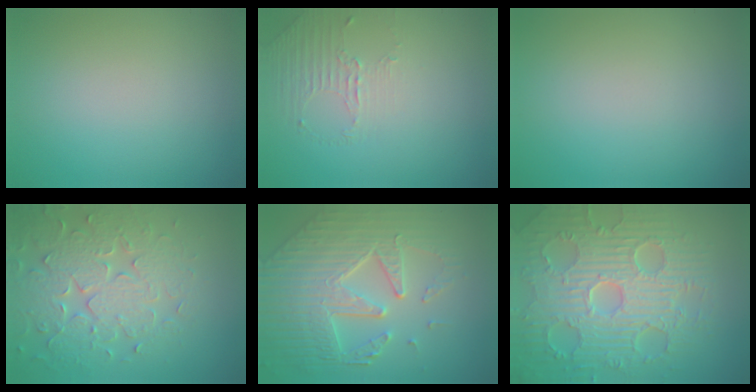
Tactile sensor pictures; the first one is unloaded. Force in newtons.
{"total": 1.4, "press": 0.6, "slide": 1.2}
{"total": 0.0}
{"total": 6.5, "press": 5.5, "slide": 3.5}
{"total": 8.5, "press": 5.9, "slide": 6.1}
{"total": 9.8, "press": 6.8, "slide": 7.1}